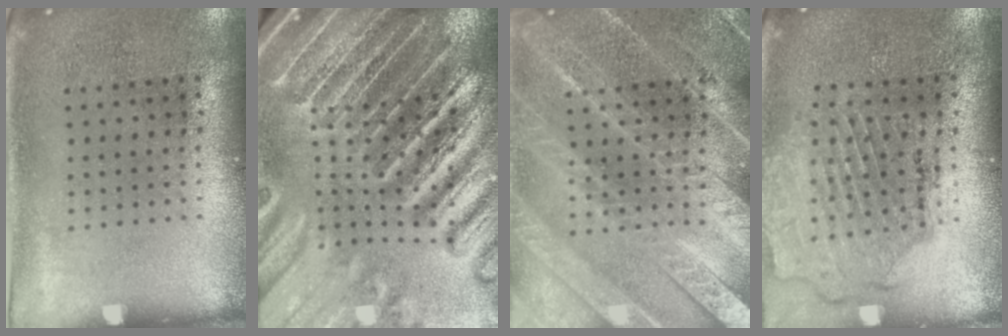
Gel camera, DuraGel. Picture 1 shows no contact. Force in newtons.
{"total": 5.5, "press": 4.8, "slide": 2.7}
{"total": 5.6, "press": 5.6, "slide": 0.6}
{"total": 1.6, "press": 1.5, "slide": 0.3}